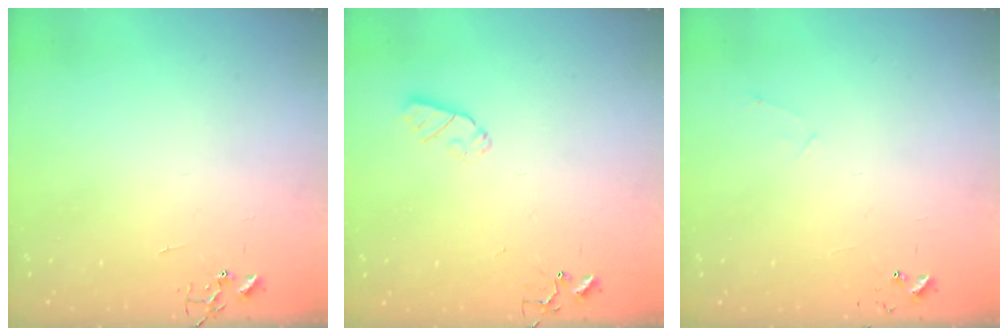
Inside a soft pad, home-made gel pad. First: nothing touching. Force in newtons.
{"total": 6.2, "press": 6.2, "slide": 0.3}
{"total": 4.8, "press": 4.8, "slide": 0.5}